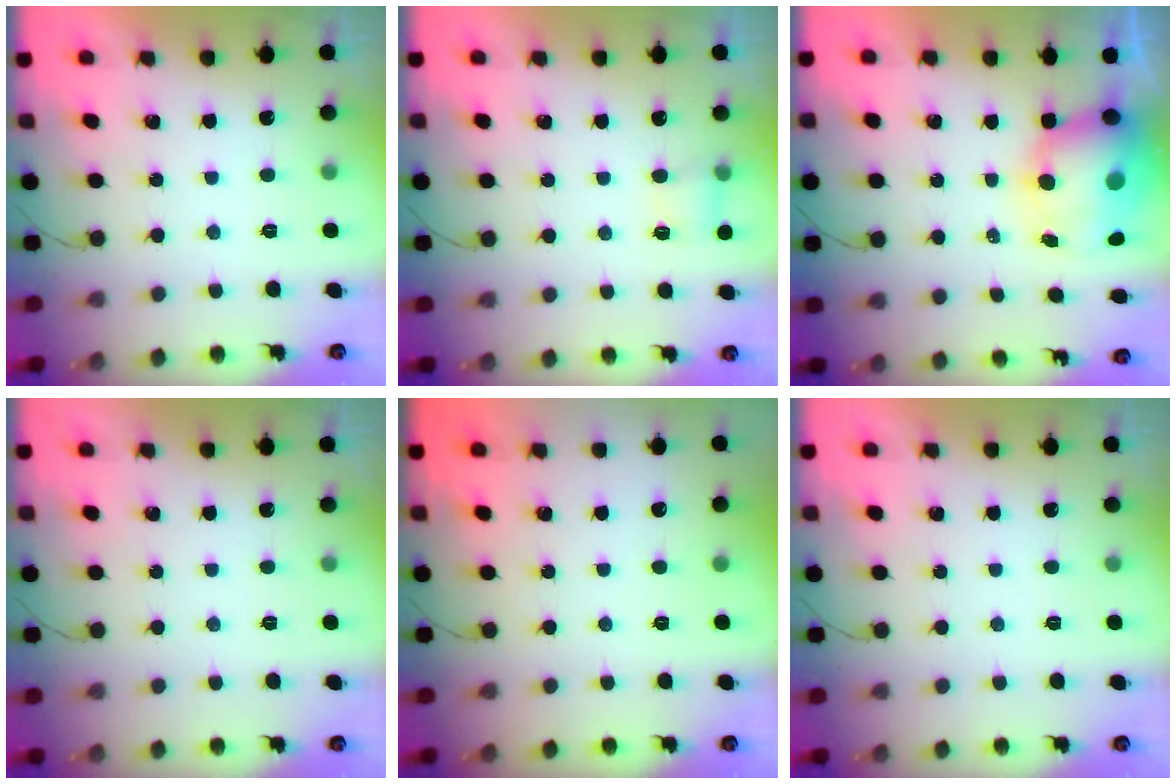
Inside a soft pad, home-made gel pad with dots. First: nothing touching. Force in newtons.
{"total": 3.8, "press": 3.5, "slide": 1.3}
{"total": 13.0, "press": 12.6, "slide": 3.1}
{"total": 0.0}
{"total": 0.0}
{"total": 0.0}